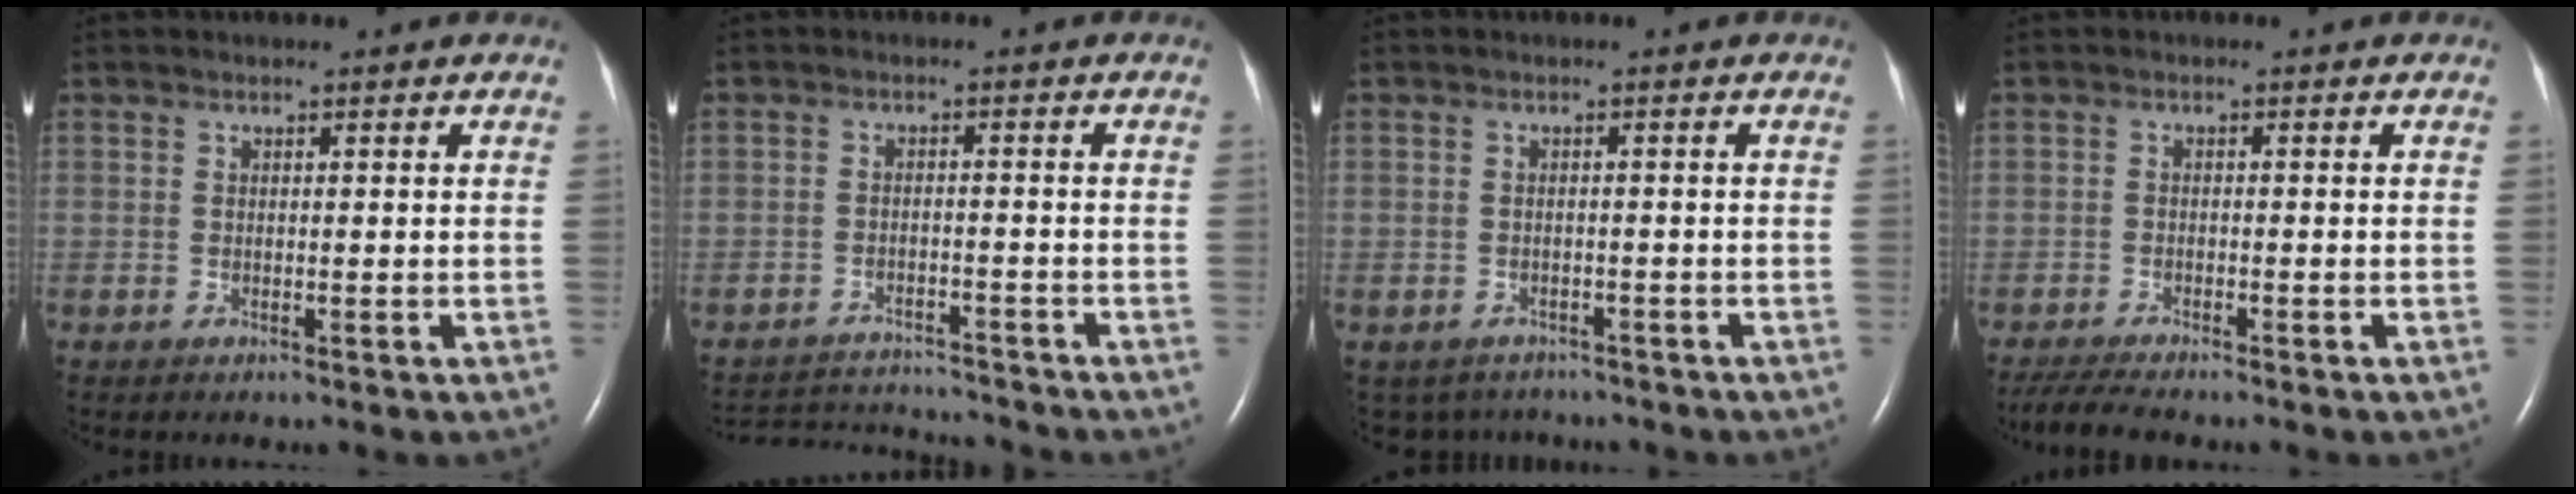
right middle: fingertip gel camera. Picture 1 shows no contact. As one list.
[{"total": 9.2, "force": [-9.2, 0.5, 0.8], "torque": [-0.019, 0.005, -0.137]}, {"total": 5.5, "force": [-4.8, 2.6, 0.3], "torque": [0.001, 0.005, -0.058]}, {"total": 4.8, "force": [-4.3, 0.1, 2.2], "torque": [-0.045, -0.020, -0.073]}]